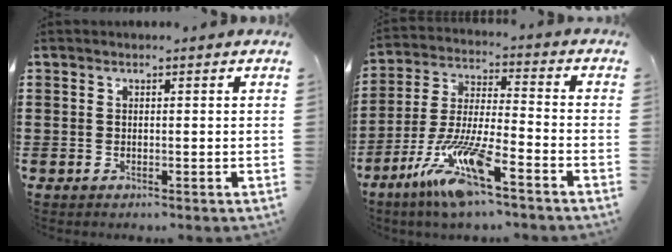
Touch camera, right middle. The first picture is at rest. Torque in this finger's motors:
{"motor_torque": [2.14, 0.00, 0.55, 0.21]}